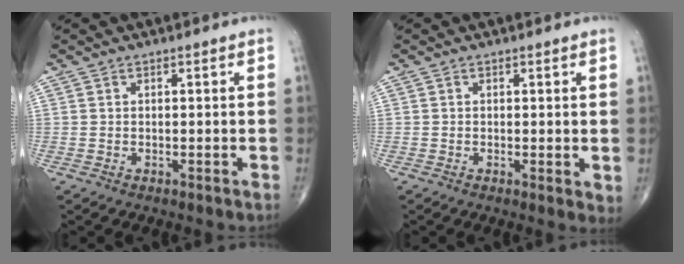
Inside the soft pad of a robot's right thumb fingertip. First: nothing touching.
{"total": 2.1, "force": [0.1, 0.7, 2.0], "torque": [-0.029, -0.009, -0.003]}